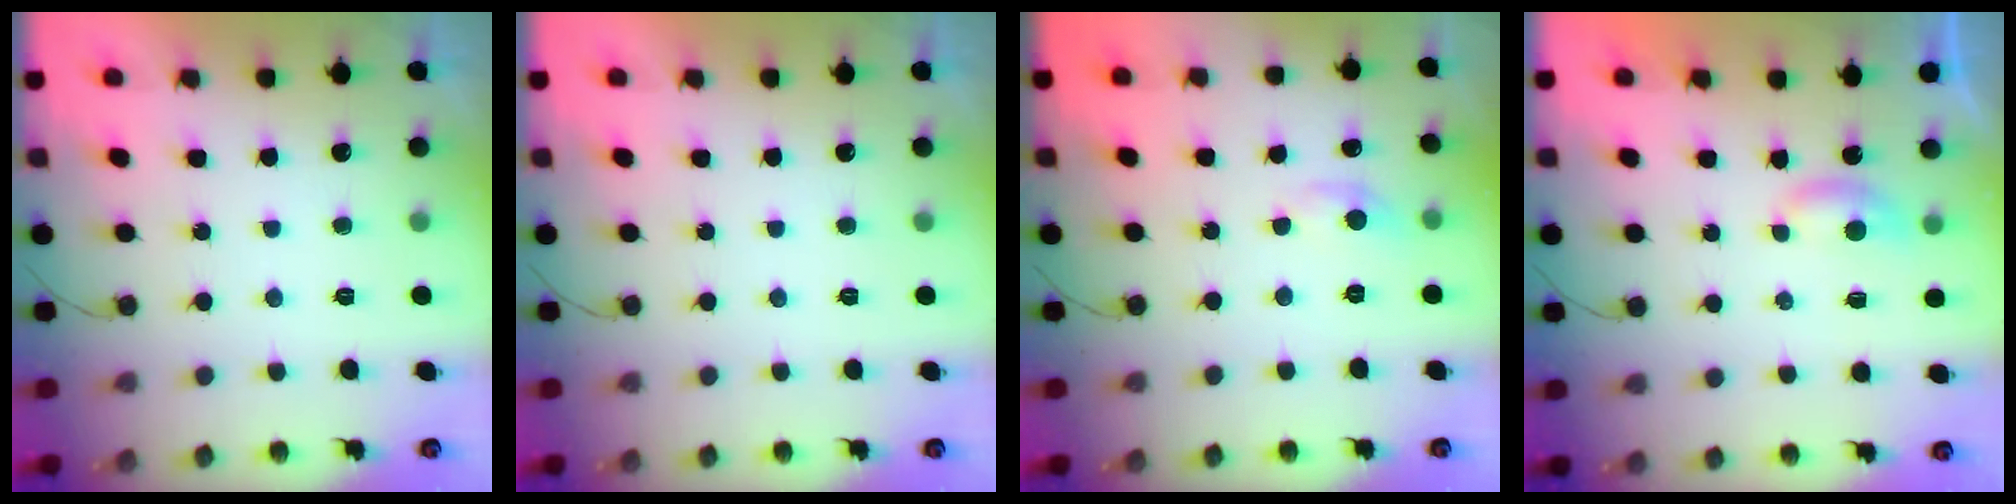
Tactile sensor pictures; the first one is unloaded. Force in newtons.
{"total": 0.0}
{"total": 3.0, "press": 3.0, "slide": 0.4}
{"total": 3.5, "press": 3.5, "slide": 0.4}